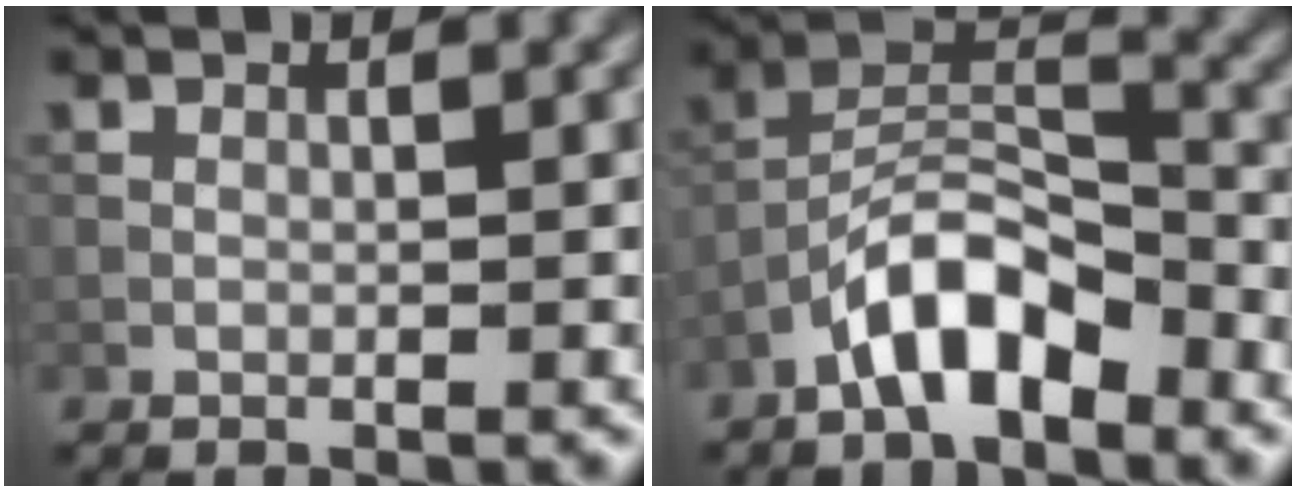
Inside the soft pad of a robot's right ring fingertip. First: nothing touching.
{"total": 6.6, "force": [-4.2, 2.6, 4.4], "torque": [-0.074, 0.016, -0.082]}